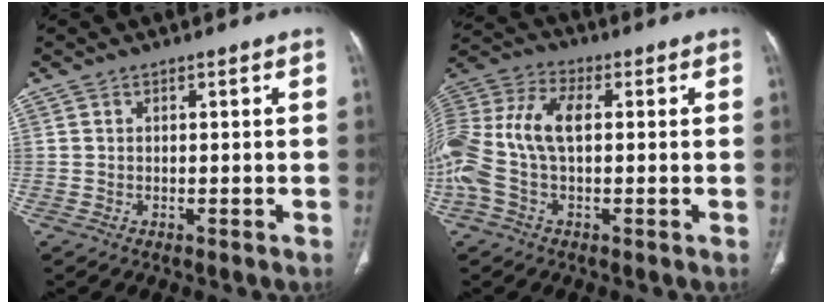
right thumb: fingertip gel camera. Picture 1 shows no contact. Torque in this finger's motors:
{"motor_torque": [1.20, 1.18, 1.20, -0.11, 0.23]}